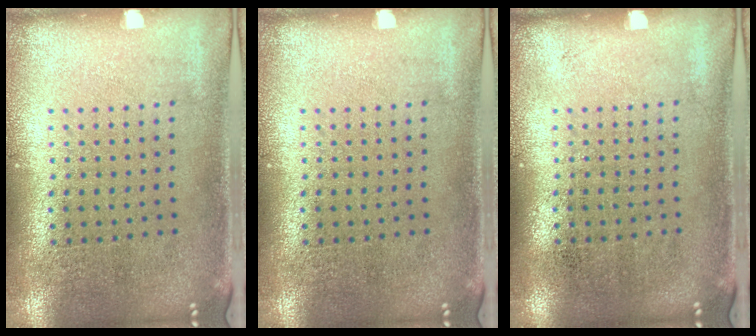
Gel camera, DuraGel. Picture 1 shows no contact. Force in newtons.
{"total": 0.0}
{"total": 0.0}